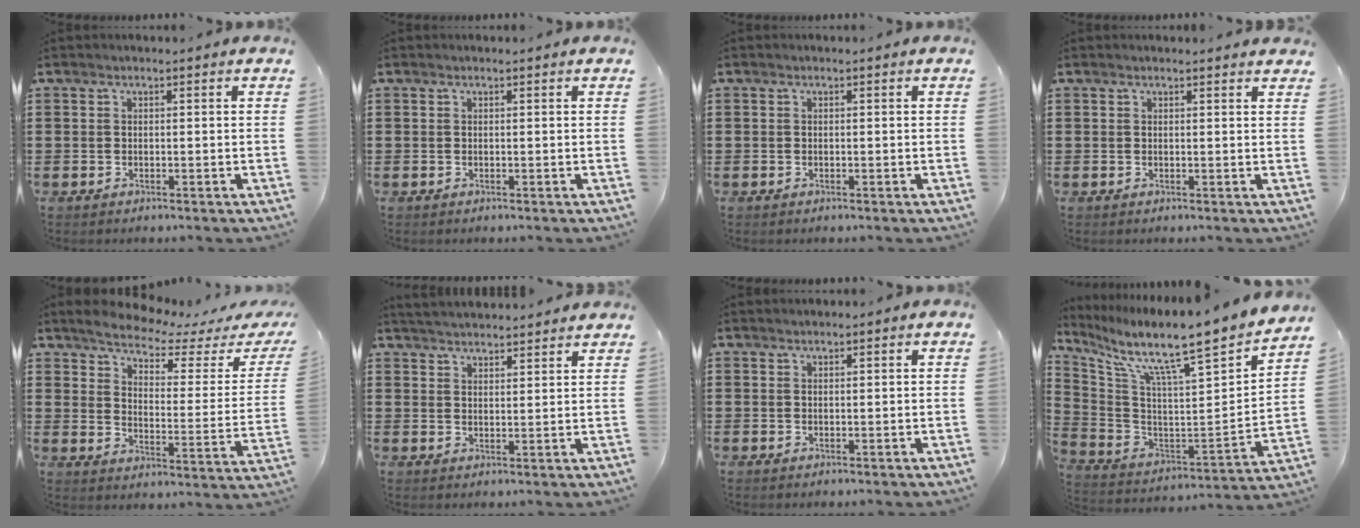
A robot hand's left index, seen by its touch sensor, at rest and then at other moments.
{"total": 0.0}
{"total": 0.0}
{"total": 0.7, "force": [0.7, 0.0, 0.1], "torque": [-0.004, -0.002, 0.014]}
{"total": 4.6, "force": [4.1, 0.5, 2.0], "torque": [-0.058, -0.034, 0.061]}
{"total": 3.2, "force": [3.2, -0.2, 0.0], "torque": [-0.011, -0.010, 0.060]}
{"total": 0.6, "force": [0.5, 0.1, 0.2], "torque": [-0.005, 0.001, 0.011]}
{"total": 9.1, "force": [7.5, 0.1, 5.0], "torque": [-0.118, -0.077, 0.107]}